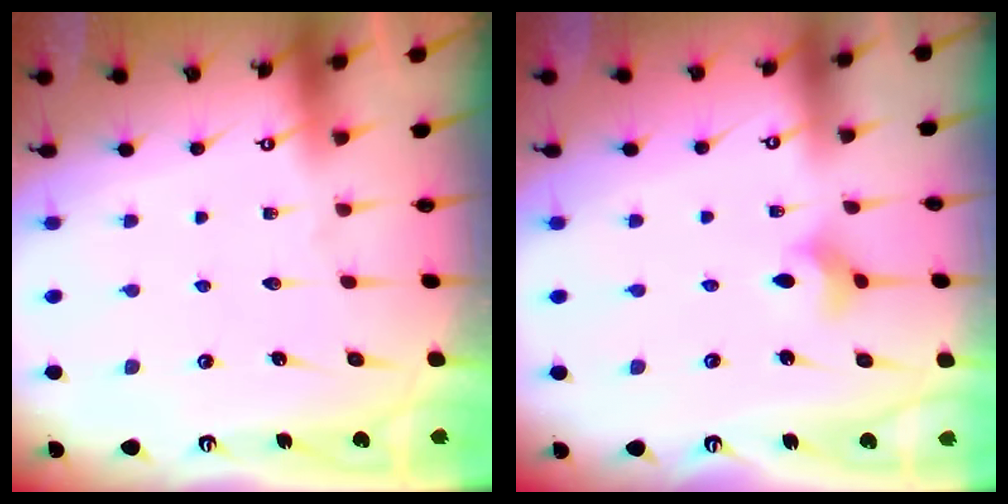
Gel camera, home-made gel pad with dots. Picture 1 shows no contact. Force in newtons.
{"total": 3.8, "press": 3.8, "slide": 0.5}